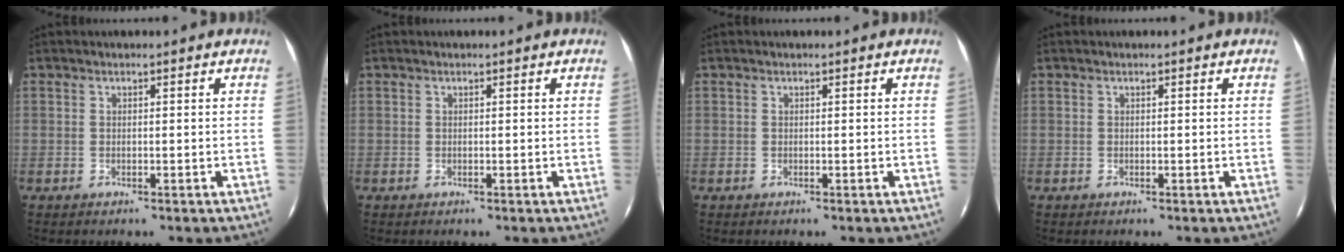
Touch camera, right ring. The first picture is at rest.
{"total": 0.0}
{"total": 0.0}
{"total": 0.0}